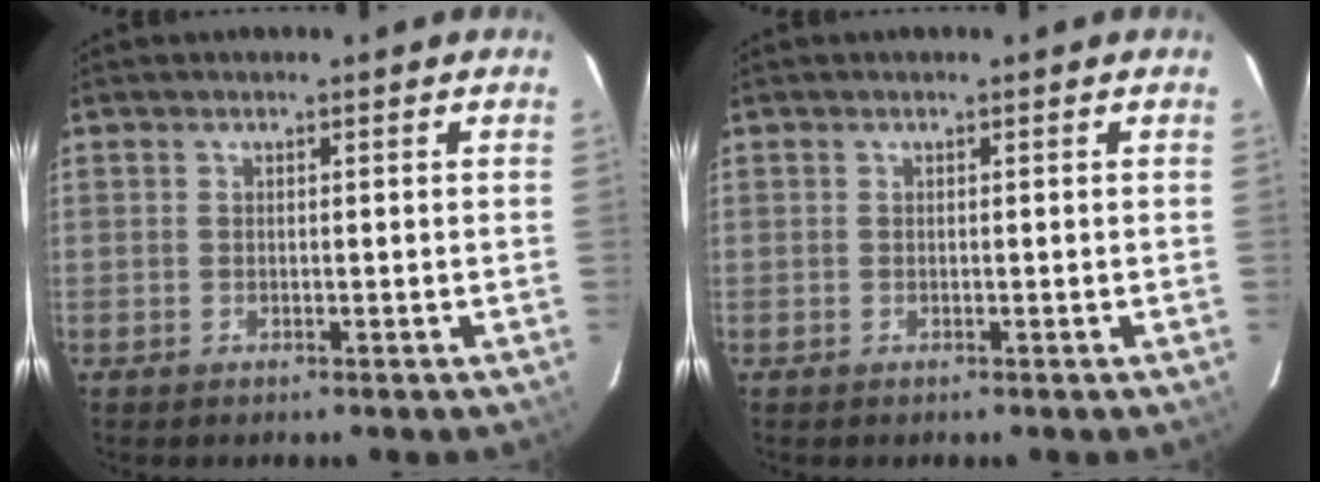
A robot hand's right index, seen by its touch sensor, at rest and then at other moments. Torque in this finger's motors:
{"motor_torque": [-0.03, 0.00, 0.00, 0.01]}